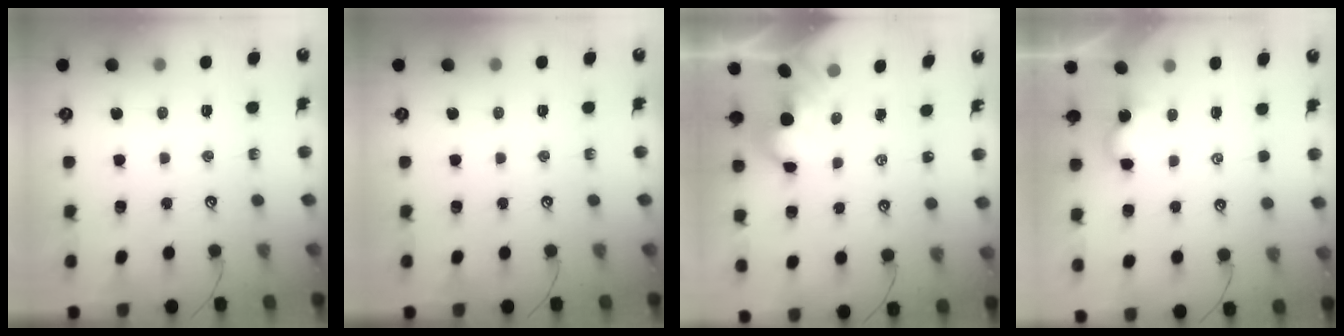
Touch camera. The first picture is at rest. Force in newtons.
{"total": 0.0}
{"total": 4.6, "press": 4.6, "slide": 0.7}
{"total": 2.3, "press": 2.3, "slide": 0.2}